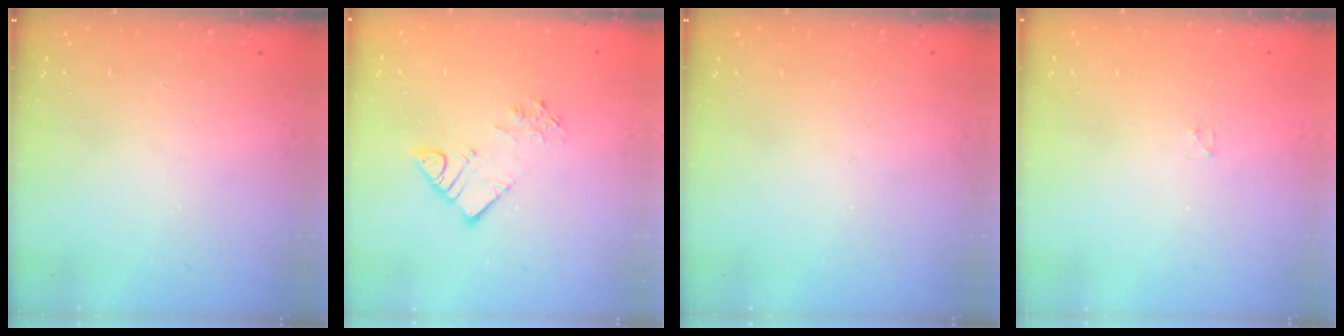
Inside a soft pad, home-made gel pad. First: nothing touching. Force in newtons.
{"total": 6.3, "press": 6.3, "slide": 0.4}
{"total": 0.0}
{"total": 1.2, "press": 1.2, "slide": 0.2}